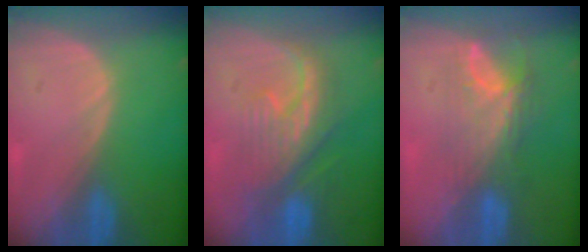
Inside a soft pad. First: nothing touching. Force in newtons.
{"total": 8.0, "press": 7.9, "slide": 1.1}
{"total": 8.0, "press": 6.6, "slide": 4.4}